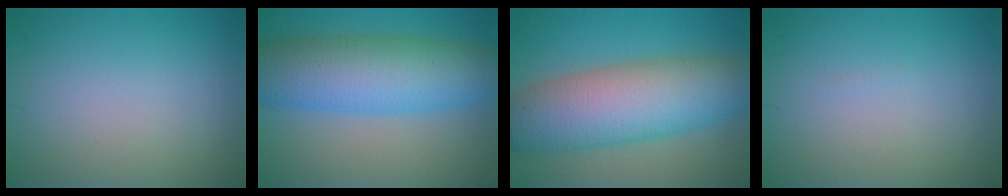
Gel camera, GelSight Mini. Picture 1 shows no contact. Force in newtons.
{"total": 10.1, "press": 10.1, "slide": 0.1}
{"total": 11.1, "press": 11.1, "slide": 0.6}
{"total": 0.0}